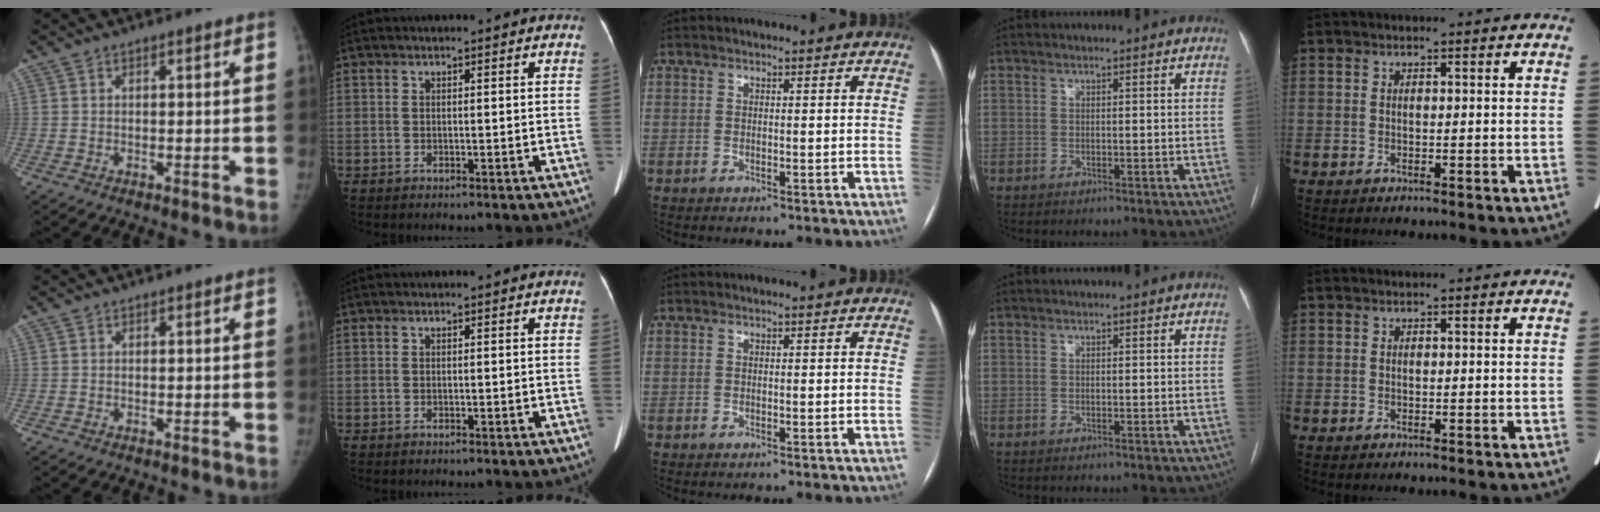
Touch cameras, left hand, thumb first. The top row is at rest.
{}